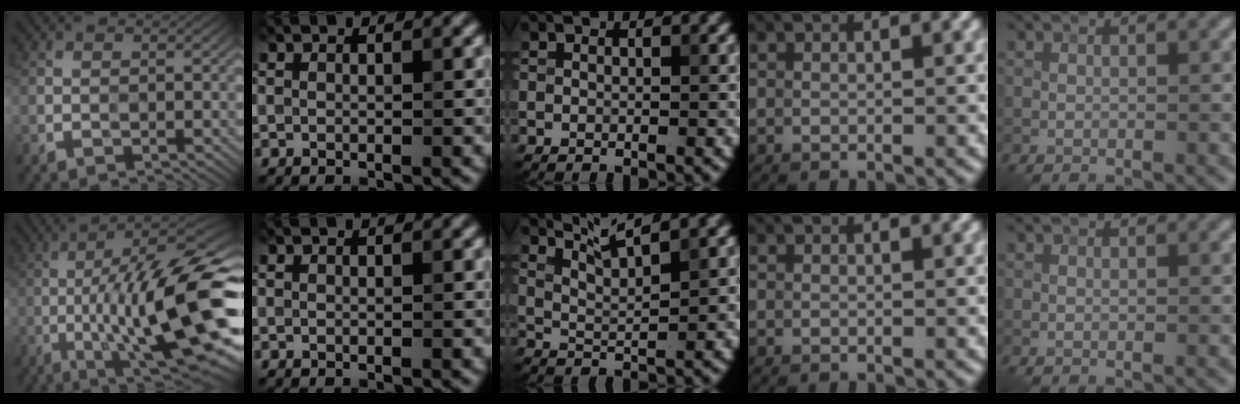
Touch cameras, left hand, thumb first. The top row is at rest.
{"thumb": {"total": 19.7, "force": [-5.0, 5.3, 18.3], "torque": [-0.274, -0.006, -0.069]}, "middle": {"total": 3.5, "force": [2.8, 0.4, 2.1], "torque": [-0.037, 0.012, 0.044]}}